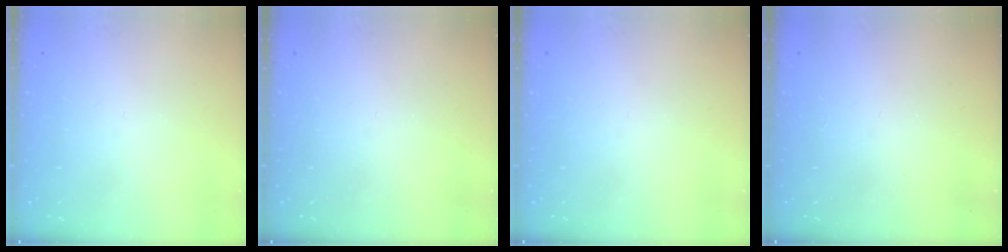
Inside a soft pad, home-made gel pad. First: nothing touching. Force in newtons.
{"total": 0.0}
{"total": 0.0}
{"total": 2.8, "press": 2.8, "slide": 0.4}